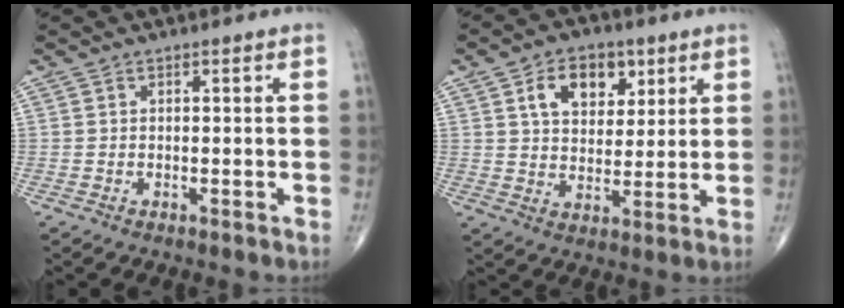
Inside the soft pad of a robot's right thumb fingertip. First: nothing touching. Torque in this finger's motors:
{"motor_torque": [0.10, 0.24, 0.80, 0.47, 0.22]}